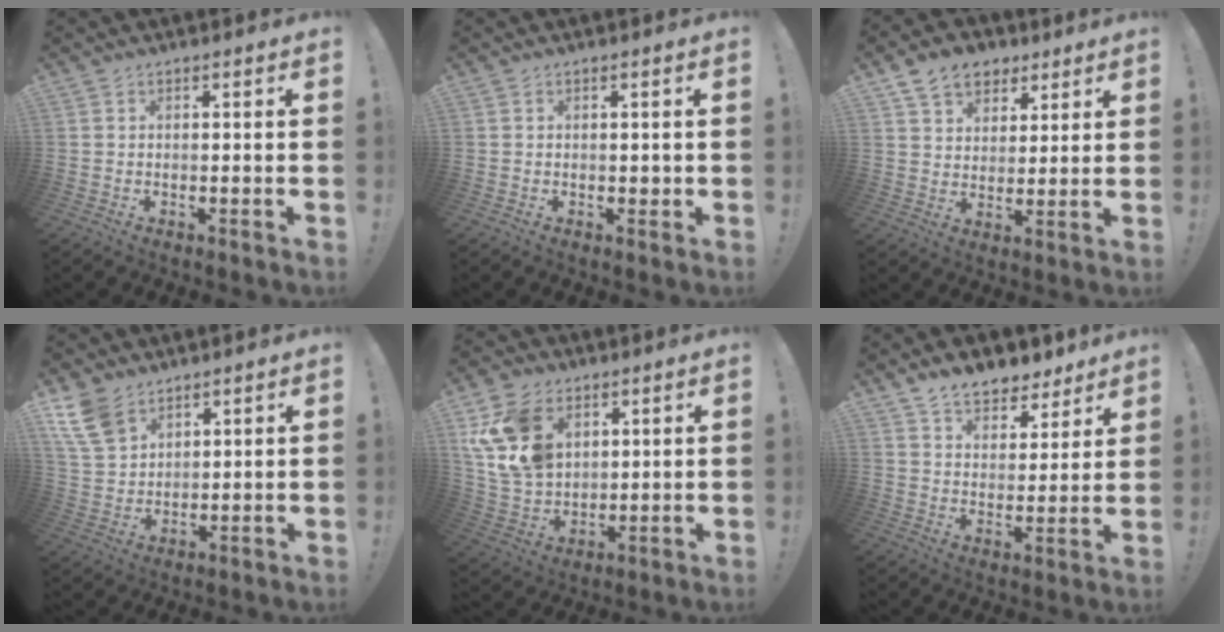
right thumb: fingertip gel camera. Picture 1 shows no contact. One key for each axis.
{"total": 1.0, "fx": 0.2, "fy": 0.9, "fz": 0.3, "tx": 0.002, "ty": 0.003, "tz": 0.002}
{"total": 10.9, "fx": 6.6, "fy": 7.9, "fz": 3.8, "tx": -0.056, "ty": -0.035, "tz": 0.129}
{"total": 10.8, "fx": 7.3, "fy": 6.4, "fz": 4.9, "tx": -0.101, "ty": -0.034, "tz": 0.146}
{"total": 16.4, "fx": 6.9, "fy": 11.8, "fz": 9.0, "tx": -0.172, "ty": -0.027, "tz": 0.136}
{"total": 9.0, "fx": 7.5, "fy": 4.4, "fz": 2.5, "tx": -0.036, "ty": -0.057, "tz": 0.141}